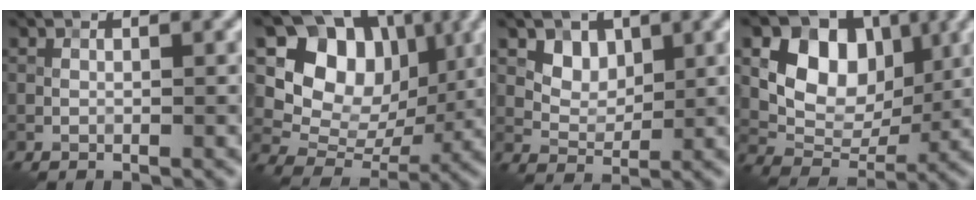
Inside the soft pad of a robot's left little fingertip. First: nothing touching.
{"total": 10.1, "force": [2.9, 7.9, 5.5], "torque": [-0.077, -0.008, 0.043]}
{"total": 2.8, "force": [1.4, 2.1, 1.3], "torque": [-0.025, -0.014, 0.032]}
{"total": 8.4, "force": [2.3, 6.2, 5.1], "torque": [-0.067, -0.004, 0.033]}